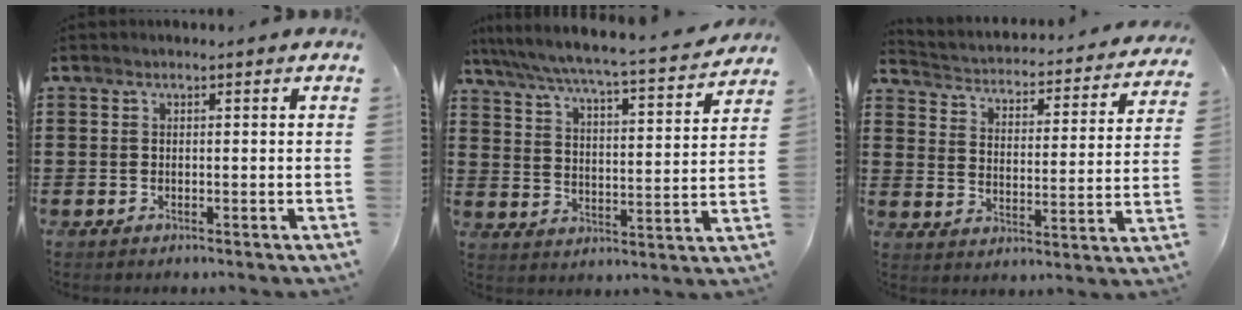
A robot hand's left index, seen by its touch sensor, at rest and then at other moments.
{"total": 5.1, "force": [4.6, -0.5, 2.0], "torque": [-0.063, -0.041, 0.069]}
{"total": 2.0, "force": [2.0, 0.2, 0.3], "torque": [-0.023, -0.029, 0.022]}